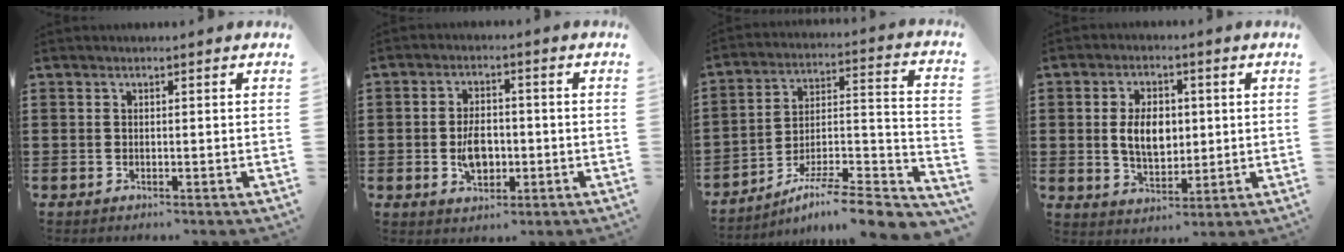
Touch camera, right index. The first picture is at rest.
{"total": 5.2, "force": [-0.9, 3.3, 3.9], "torque": [-0.072, 0.002, -0.018]}
{"total": 7.5, "force": [-5.9, 0.5, 4.6], "torque": [-0.068, -0.002, -0.117]}
{"total": 6.6, "force": [0.5, 4.3, 5.1], "torque": [-0.097, 0.006, 0.001]}